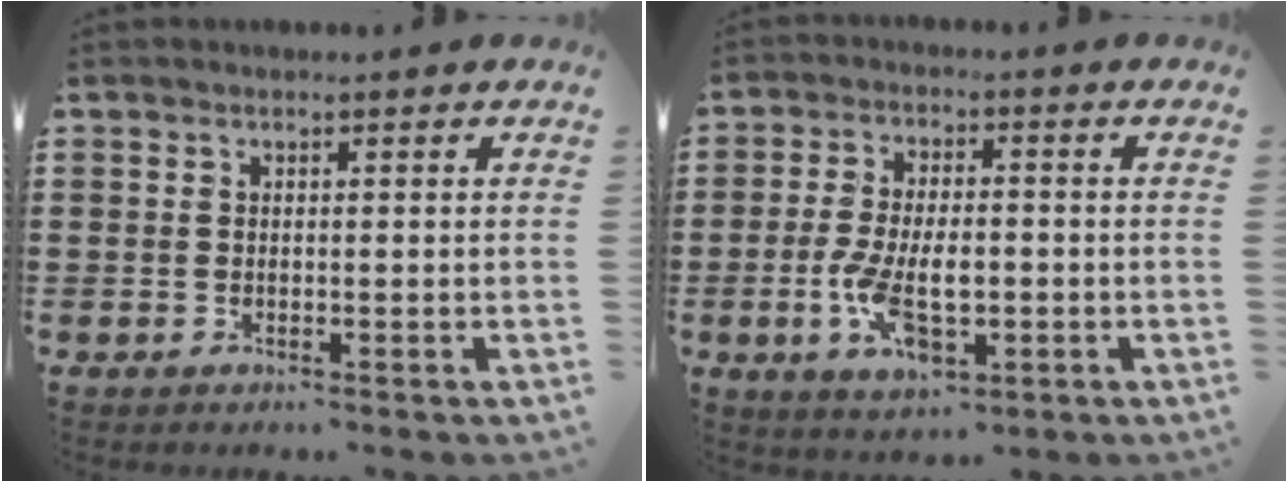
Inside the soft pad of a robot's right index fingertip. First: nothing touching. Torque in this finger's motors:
{"motor_torque": [2.14, 0.00, 0.37, 0.21]}